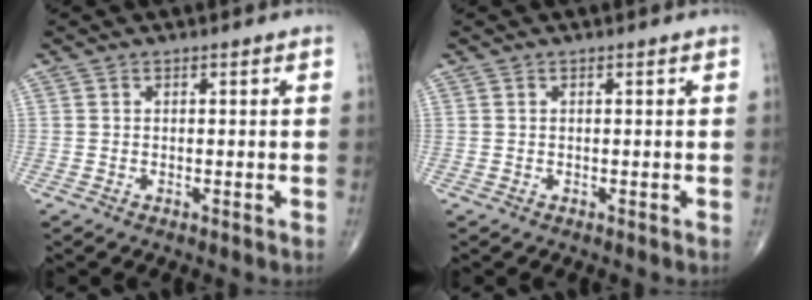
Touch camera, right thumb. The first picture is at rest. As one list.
[{"total": 0.0}]